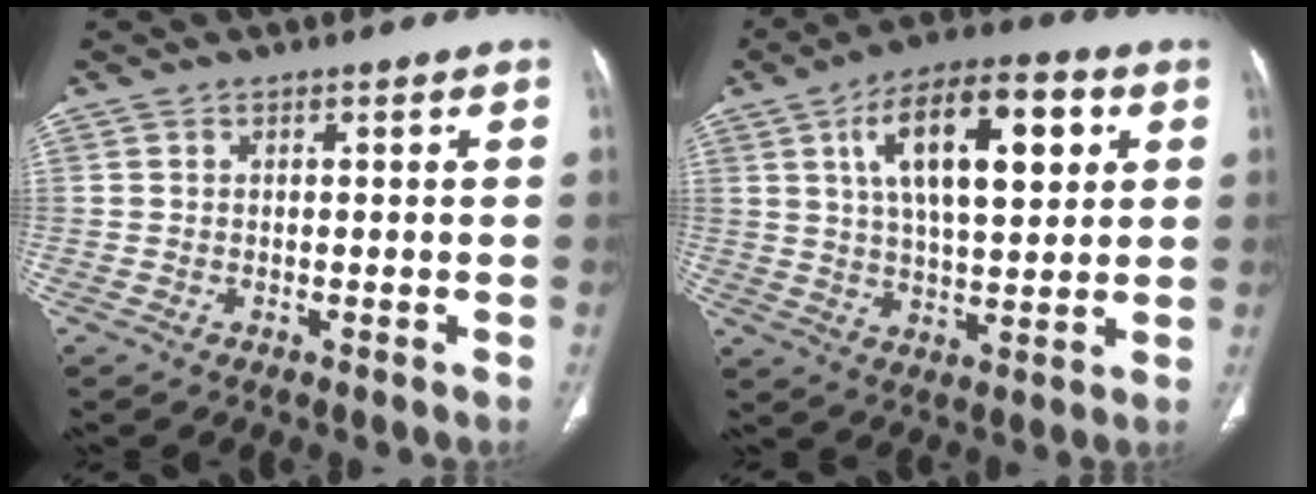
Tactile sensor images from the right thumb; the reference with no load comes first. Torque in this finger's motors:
{"motor_torque": [0.39, 4.62, 1.56, 0.64, 0.19]}